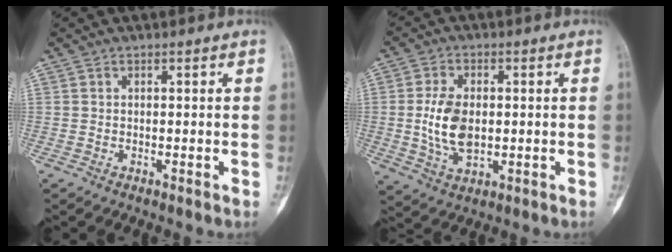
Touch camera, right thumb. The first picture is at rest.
{"total": 9.1, "force": [0.0, 5.5, 7.3], "torque": [-0.138, -0.004, 0.006]}